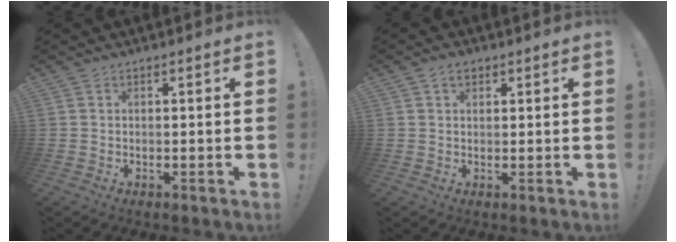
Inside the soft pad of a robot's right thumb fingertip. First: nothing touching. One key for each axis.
{"total": 2.9, "fx": 1.6, "fy": 1.9, "fz": 1.6, "tx": -0.023, "ty": 0.001, "tz": 0.028}